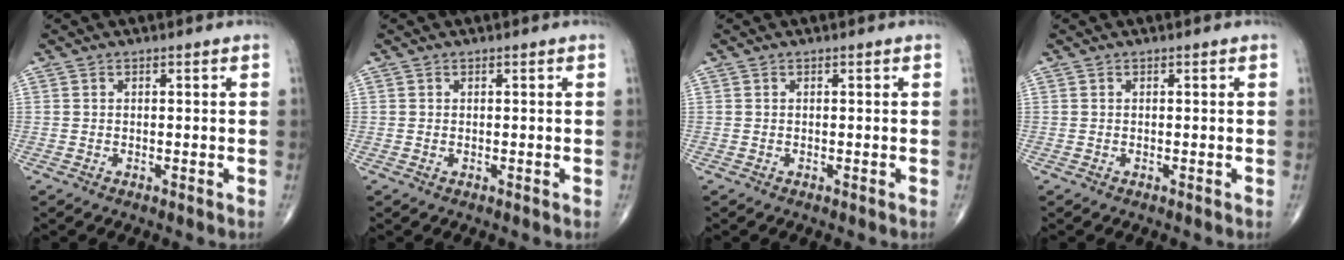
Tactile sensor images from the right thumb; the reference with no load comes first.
{"total": 0.0}
{"total": 0.0}
{"total": 0.0}